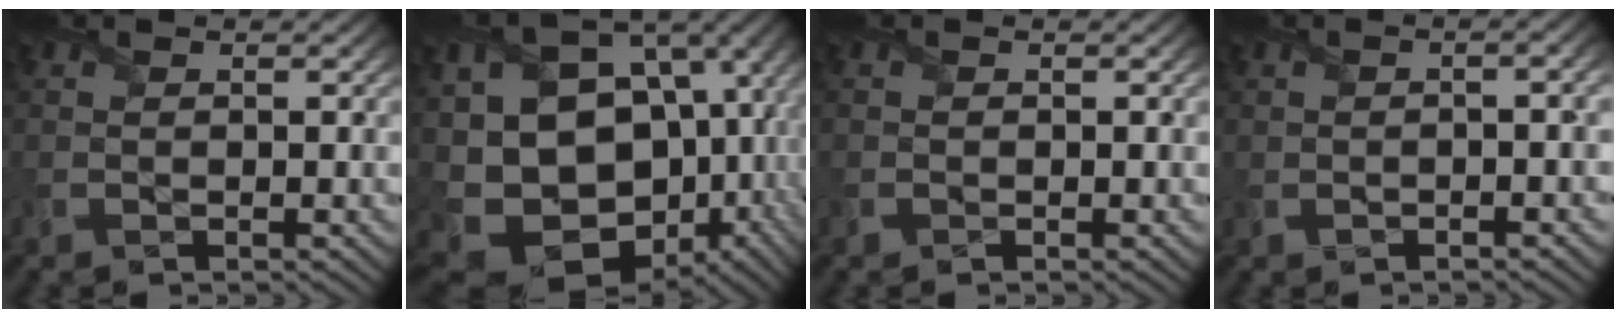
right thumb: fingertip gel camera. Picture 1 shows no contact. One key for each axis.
{"total": 19.6, "fx": -0.6, "fy": 13.7, "fz": 14.0, "tx": -0.280, "ty": -0.045, "tz": 0.060}
{"total": 0.5, "fx": -0.4, "fy": 0.3, "fz": 0.2, "tx": -0.006, "ty": -0.001, "tz": -0.008}
{"total": 3.4, "fx": -0.6, "fy": 0.6, "fz": 3.3, "tx": -0.048, "ty": 0.003, "tz": -0.007}